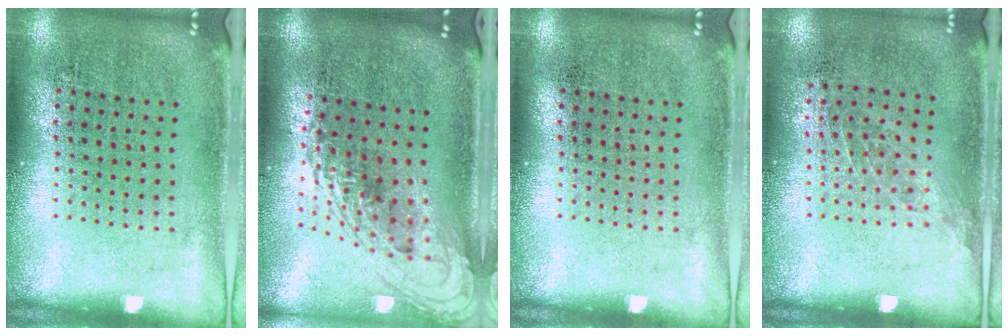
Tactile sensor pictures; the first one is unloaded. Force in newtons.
{"total": 2.0, "press": 1.5, "slide": 1.3}
{"total": 0.0}
{"total": 0.9, "press": 0.7, "slide": 0.6}